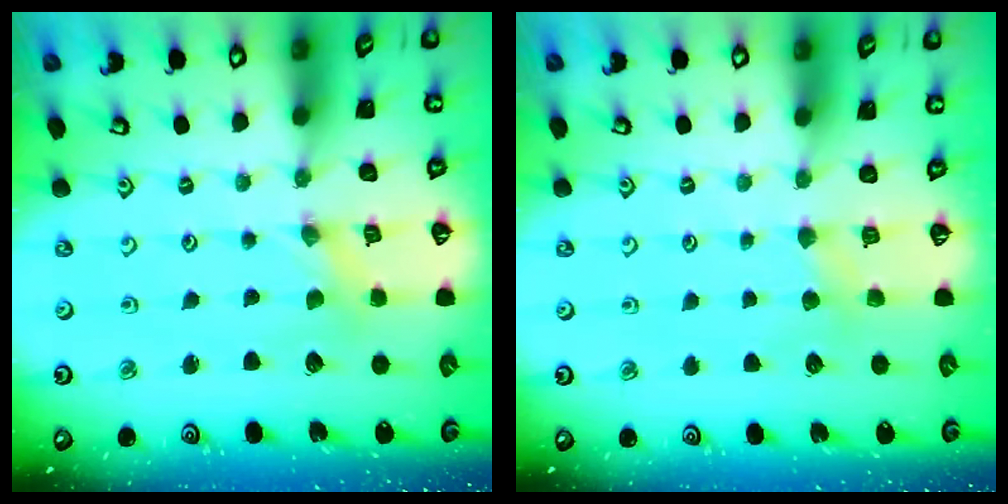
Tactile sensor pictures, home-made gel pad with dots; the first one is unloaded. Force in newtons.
{"total": 2.6, "press": 2.6, "slide": 0.5}